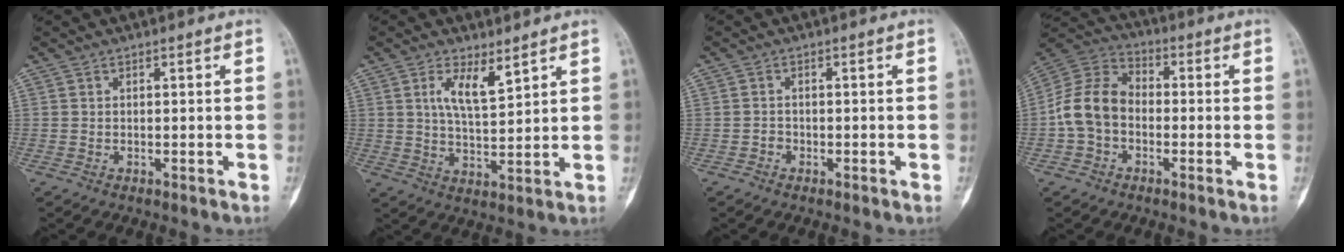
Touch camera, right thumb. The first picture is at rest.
{"total": 6.7, "force": [3.6, 2.4, 5.1], "torque": [-0.086, -0.029, 0.071]}
{"total": 1.1, "force": [-0.6, 0.9, 0.3], "torque": [-0.002, 0.004, -0.015]}
{"total": 11.0, "force": [-1.9, 8.1, 7.2], "torque": [-0.133, 0.036, -0.050]}